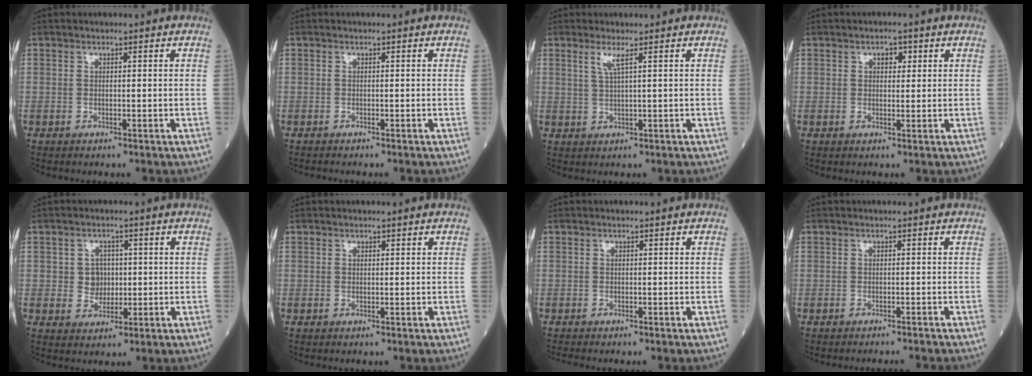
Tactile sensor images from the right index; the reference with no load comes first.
{"total": 0.5, "force": [-0.5, 0.0, 0.1], "torque": [-0.009, -0.002, -0.011]}
{"total": 2.3, "force": [1.2, -0.3, 1.9], "torque": [-0.046, -0.003, 0.025]}
{"total": 1.9, "force": [0.8, 1.2, 1.3], "torque": [-0.016, 0.005, 0.010]}
{"total": 3.5, "force": [0.3, 3.2, 1.4], "torque": [-0.017, 0.006, 0.006]}
{"total": 0.0}
{"total": 0.9, "force": [-0.9, -0.2, 0.2], "torque": [-0.010, -0.004, -0.018]}
{"total": 3.1, "force": [-2.9, -0.7, 0.8], "torque": [-0.006, -0.005, -0.036]}